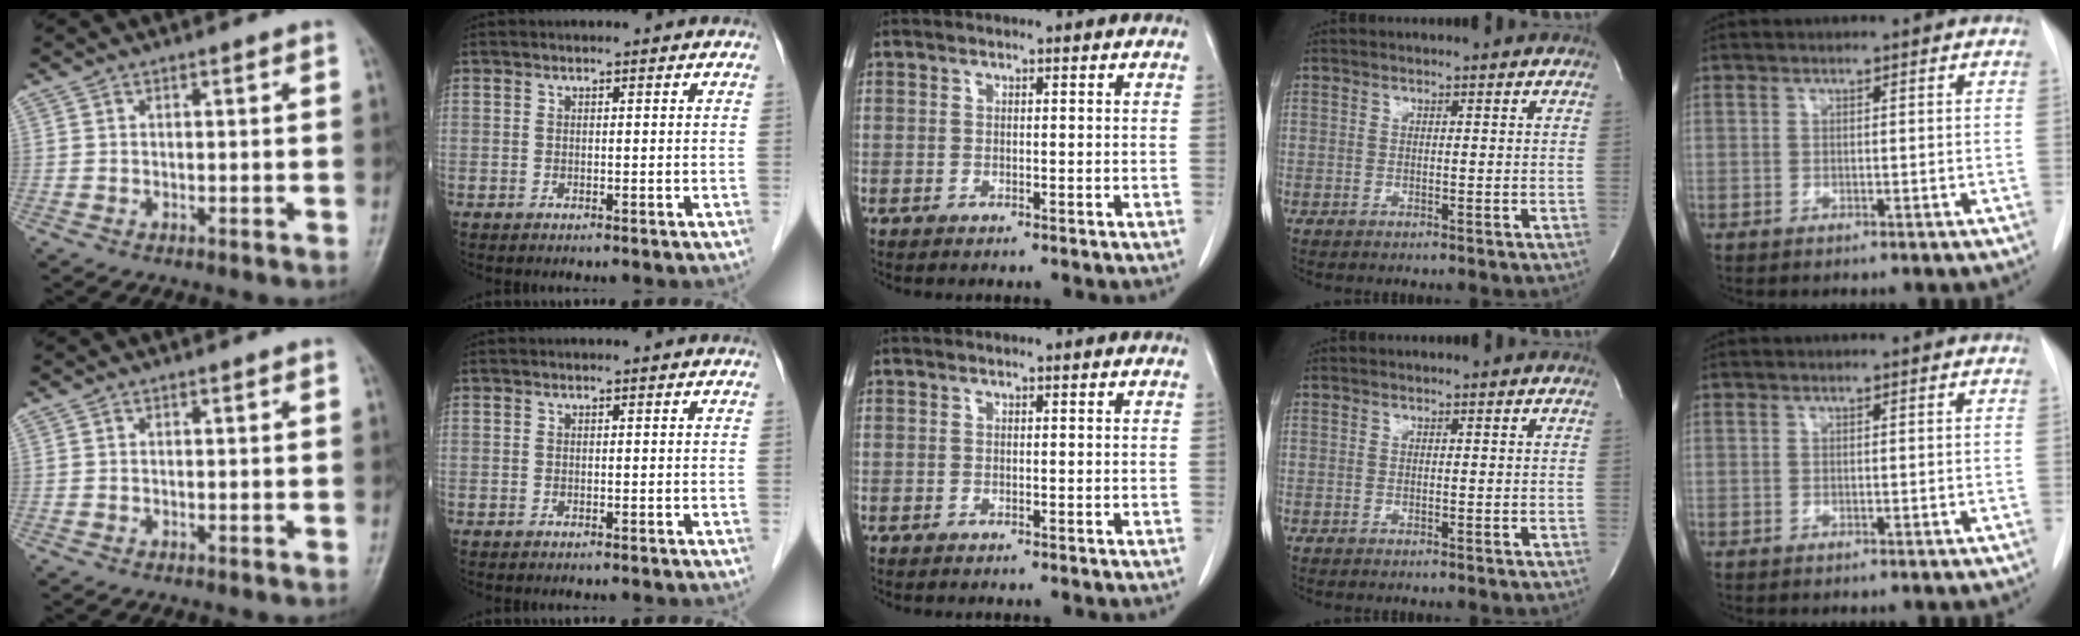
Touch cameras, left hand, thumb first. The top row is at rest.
{}